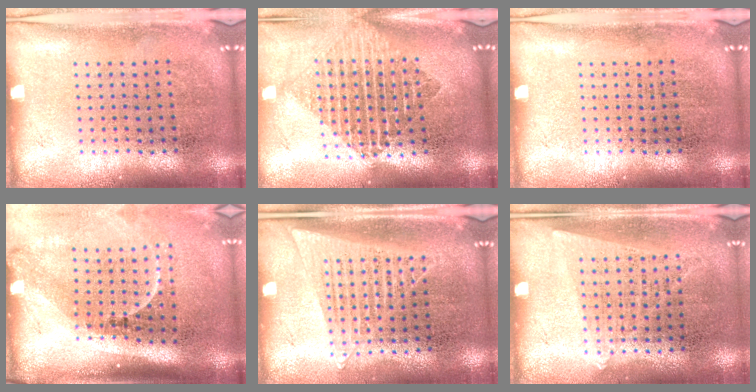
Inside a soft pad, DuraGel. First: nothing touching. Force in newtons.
{"total": 1.9, "press": 1.6, "slide": 1.1}
{"total": 0.0}
{"total": 2.2, "press": 1.5, "slide": 1.7}
{"total": 1.4, "press": 1.3, "slide": 0.5}
{"total": 1.2, "press": 1.1, "slide": 0.5}